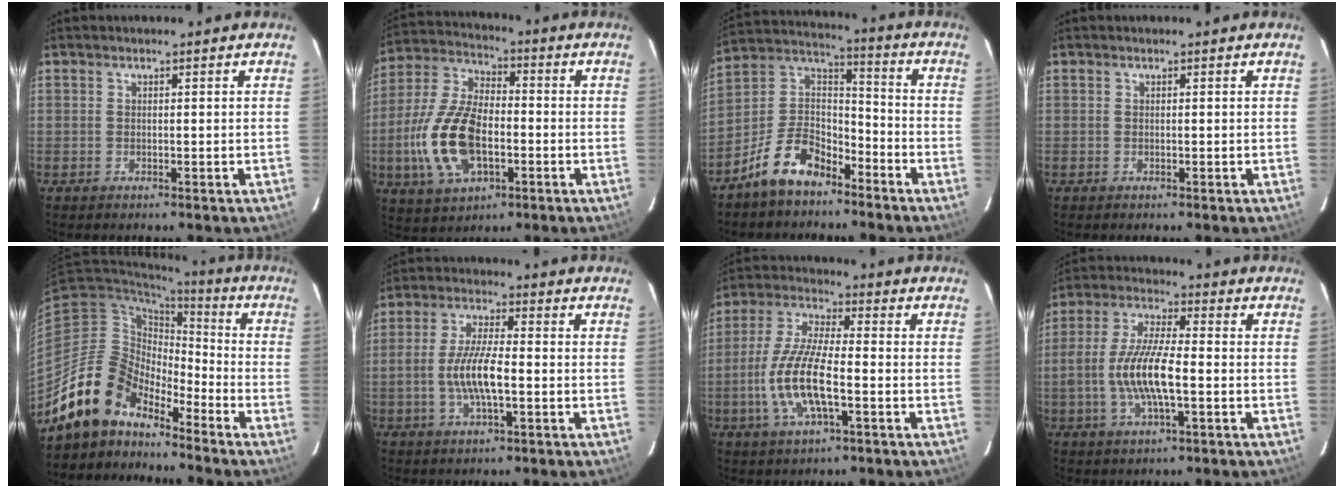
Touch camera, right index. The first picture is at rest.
{"total": 16.4, "force": [-4.0, 8.6, 13.4], "torque": [-0.295, 0.002, -0.071]}
{"total": 12.6, "force": [-8.4, 6.6, 6.7], "torque": [-0.149, 0.043, -0.150]}
{"total": 0.0}
{"total": 13.1, "force": [-10.9, 6.3, 3.6], "torque": [-0.076, 0.029, -0.206]}
{"total": 8.7, "force": [-1.8, 2.3, 8.2], "torque": [-0.167, 0.002, -0.036]}
{"total": 12.9, "force": [-3.5, 3.7, 11.8], "torque": [-0.248, -0.006, -0.069]}
{"total": 11.8, "force": [-2.4, 3.1, 11.1], "torque": [-0.228, 0.001, -0.048]}